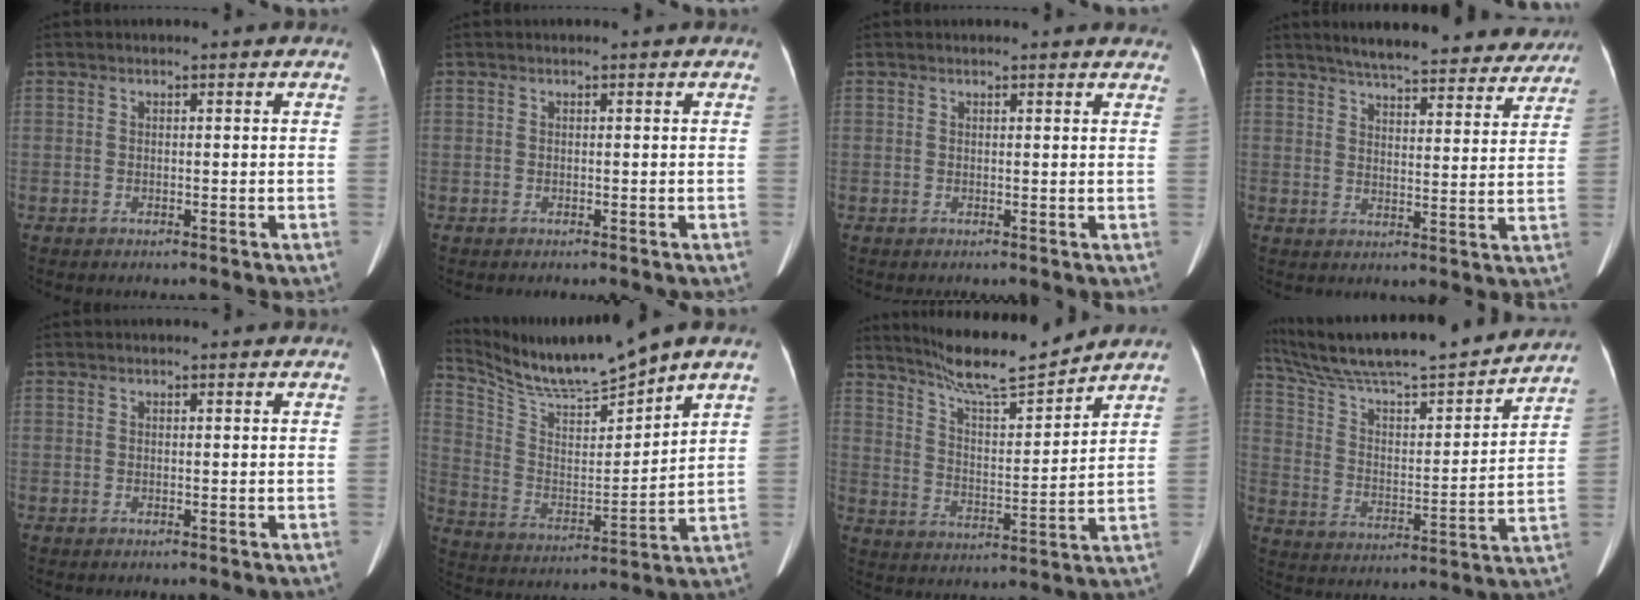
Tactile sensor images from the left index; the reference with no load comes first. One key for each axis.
{"total": 0.0}
{"total": 6.0, "fx": 5.7, "fy": 1.0, "fz": 1.3, "tx": -0.004, "ty": 0.007, "tz": 0.042}
{"total": 22.0, "fx": 19.5, "fy": 4.6, "fz": 9.2, "tx": -0.127, "ty": 0.001, "tz": 0.242}
{"total": 0.0}
{"total": 12.2, "fx": 11.2, "fy": -1.4, "fz": 4.5, "tx": -0.096, "ty": -0.001, "tz": 0.223}
{"total": 12.0, "fx": 11.1, "fy": -0.2, "fz": 4.6, "tx": -0.088, "ty": -0.005, "tz": 0.192}
{"total": 24.3, "fx": 21.4, "fy": 2.0, "fz": 11.3, "tx": -0.201, "ty": 0.006, "tz": 0.330}